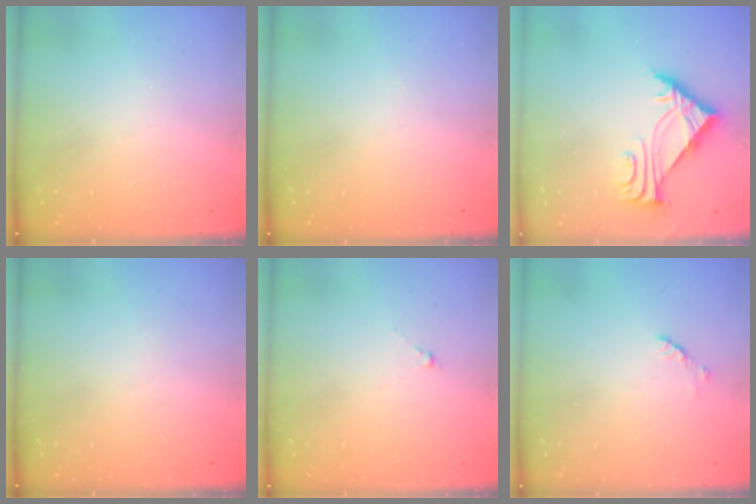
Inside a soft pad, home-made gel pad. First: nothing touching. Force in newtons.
{"total": 0.0}
{"total": 6.6, "press": 6.6, "slide": 0.1}
{"total": 0.0}
{"total": 0.6, "press": 0.4, "slide": 0.4}
{"total": 1.7, "press": 1.6, "slide": 0.4}